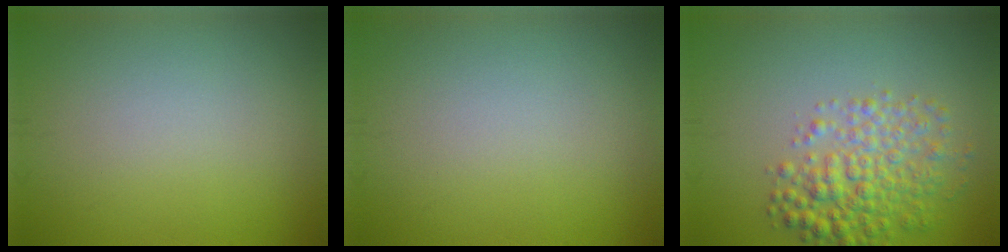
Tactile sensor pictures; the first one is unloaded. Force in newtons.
{"total": 0.0}
{"total": 4.8, "press": 4.8, "slide": 0.1}